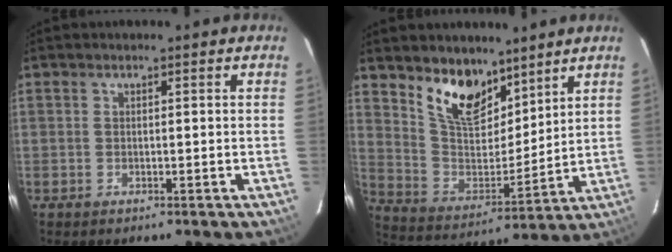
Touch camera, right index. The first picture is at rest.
{"total": 13.2, "force": [9.3, 6.6, 6.6], "torque": [-0.130, -0.004, 0.181]}